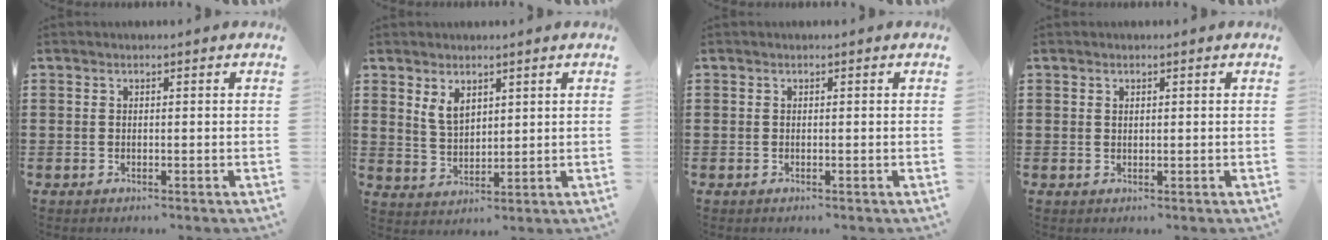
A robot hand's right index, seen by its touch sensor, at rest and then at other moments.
{"total": 4.0, "force": [2.3, 2.3, 2.4], "torque": [-0.054, 0.007, 0.042]}
{"total": 0.0}
{"total": 0.7, "force": [0.4, 0.4, 0.3], "torque": [-0.008, 0.002, 0.009]}